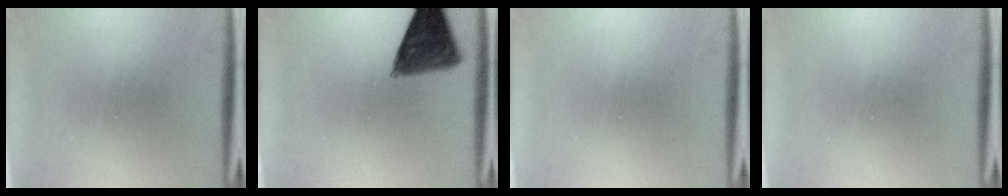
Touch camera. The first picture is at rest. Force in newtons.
{"total": 8.2}
{"total": 0.0}
{"total": 0.0}